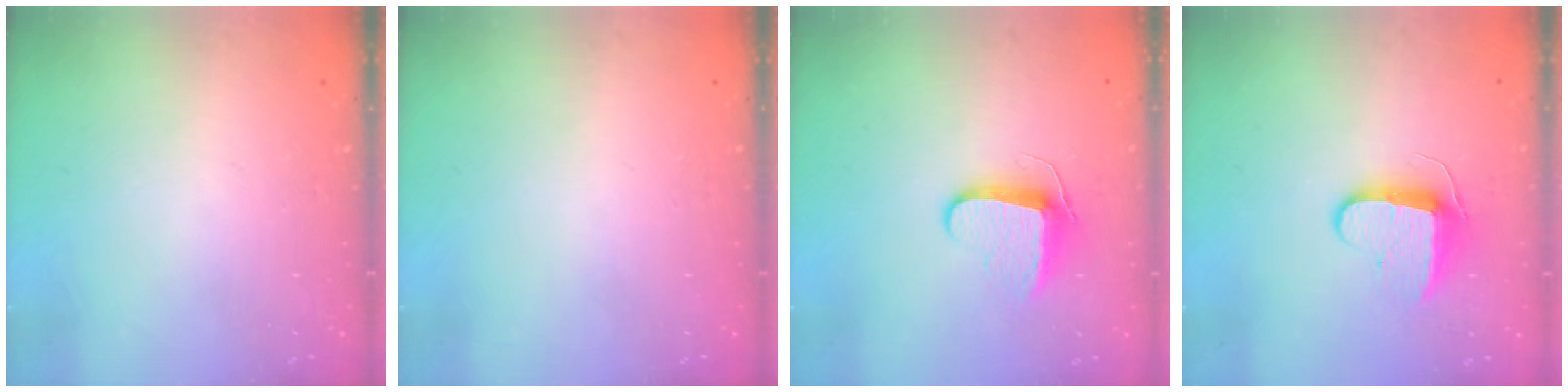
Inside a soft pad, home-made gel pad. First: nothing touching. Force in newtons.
{"total": 0.0}
{"total": 9.6, "press": 9.6, "slide": 0.8}
{"total": 9.2, "press": 9.2, "slide": 0.7}